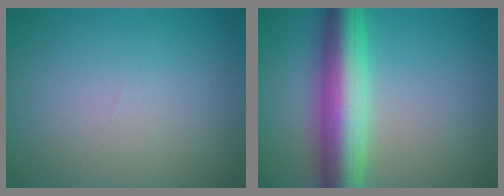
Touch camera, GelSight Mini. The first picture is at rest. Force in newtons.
{"total": 9.0, "press": 9.0, "slide": 0.2}